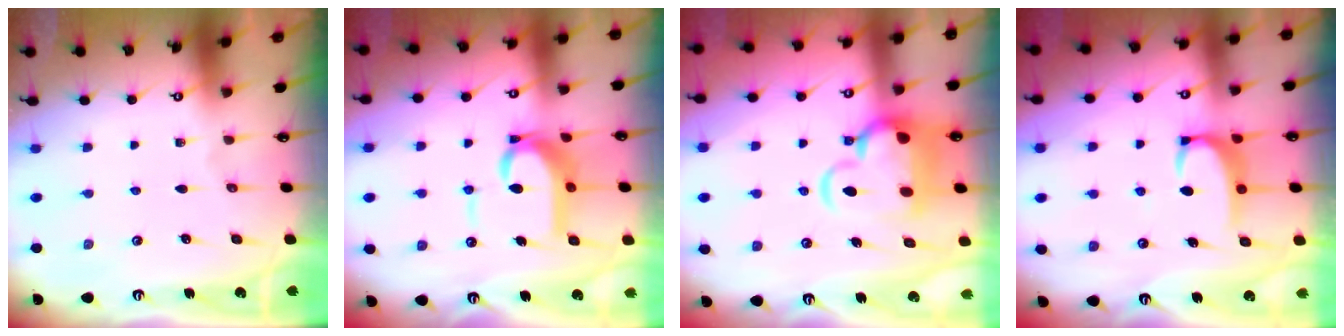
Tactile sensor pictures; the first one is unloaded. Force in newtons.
{"total": 8.2, "press": 8.1, "slide": 1.2}
{"total": 7.9, "press": 7.7, "slide": 1.9}
{"total": 3.0, "press": 3.0, "slide": 0.4}